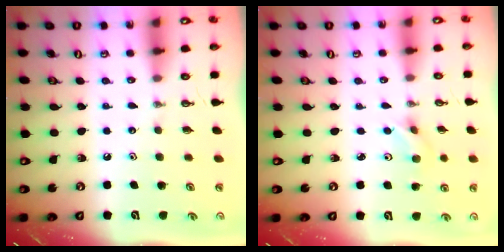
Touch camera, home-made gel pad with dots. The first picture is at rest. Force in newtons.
{"total": 2.2, "press": 2.2, "slide": 0.1}